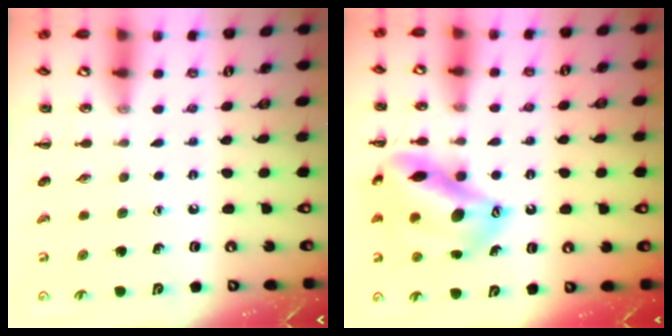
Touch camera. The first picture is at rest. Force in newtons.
{"total": 17.9, "press": 17.7, "slide": 2.8}